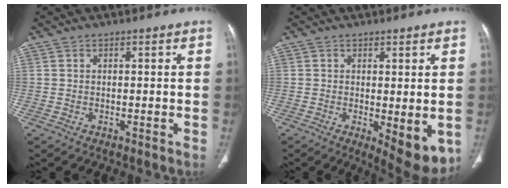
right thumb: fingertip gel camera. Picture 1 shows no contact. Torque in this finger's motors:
{"motor_torque": [-0.40, 0.79, 0.01, -0.08, 0.02]}